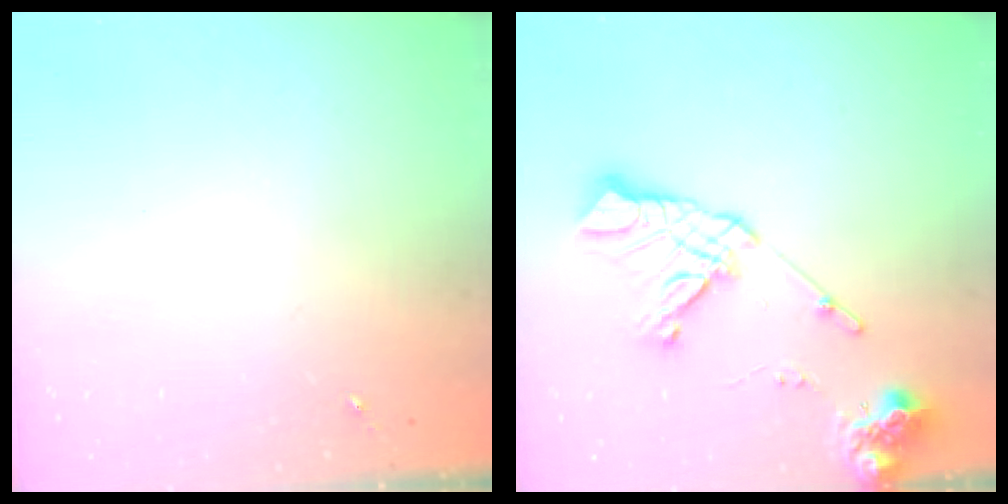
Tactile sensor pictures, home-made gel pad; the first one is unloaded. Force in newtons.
{"total": 14.4, "press": 14.3, "slide": 1.9}